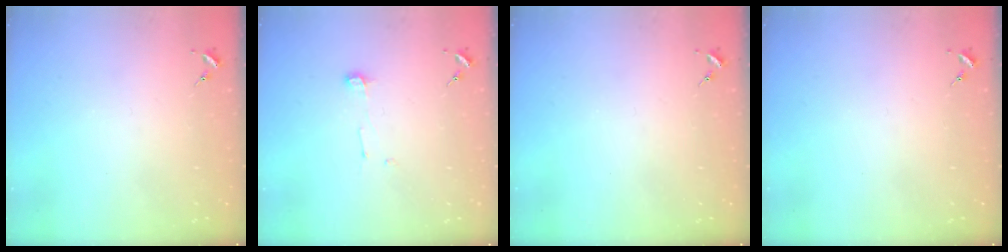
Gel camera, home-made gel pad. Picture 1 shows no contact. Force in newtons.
{"total": 4.2, "press": 4.2, "slide": 0.5}
{"total": 0.0}
{"total": 0.0}